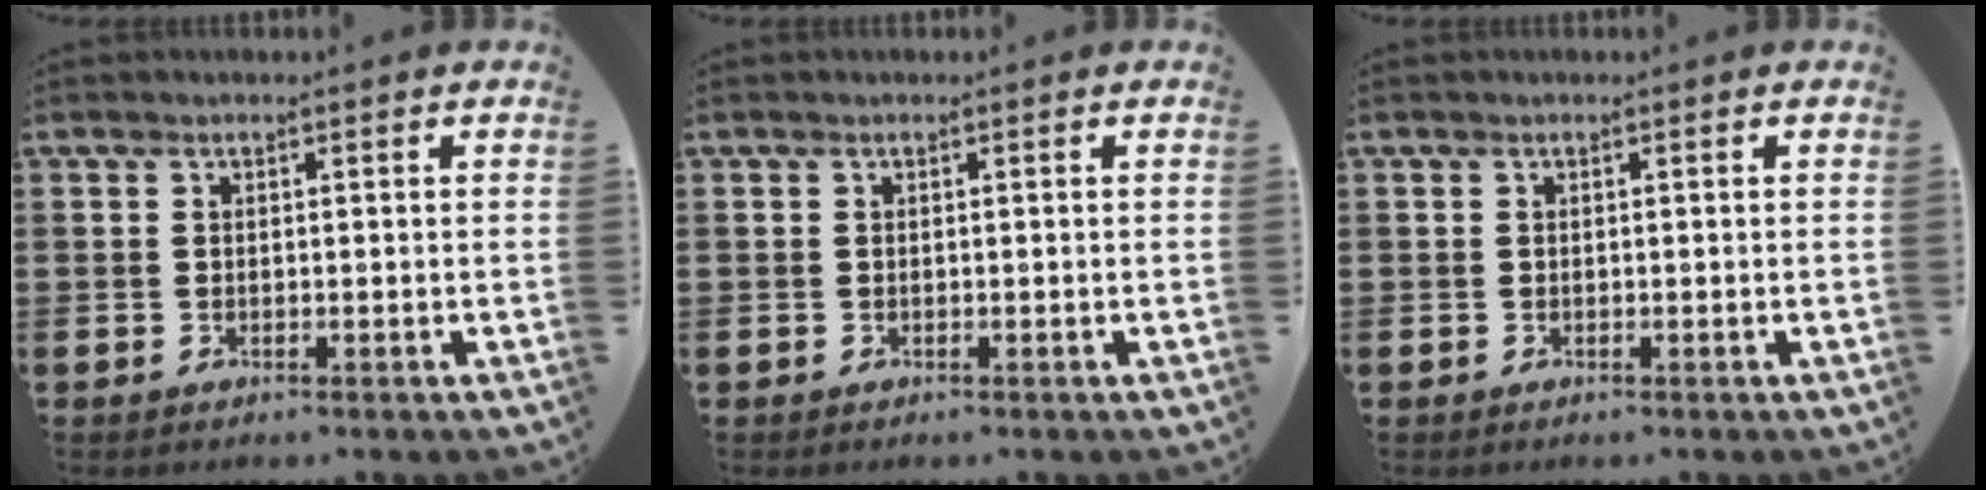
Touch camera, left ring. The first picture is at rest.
{"total": 0.0}
{"total": 0.0}